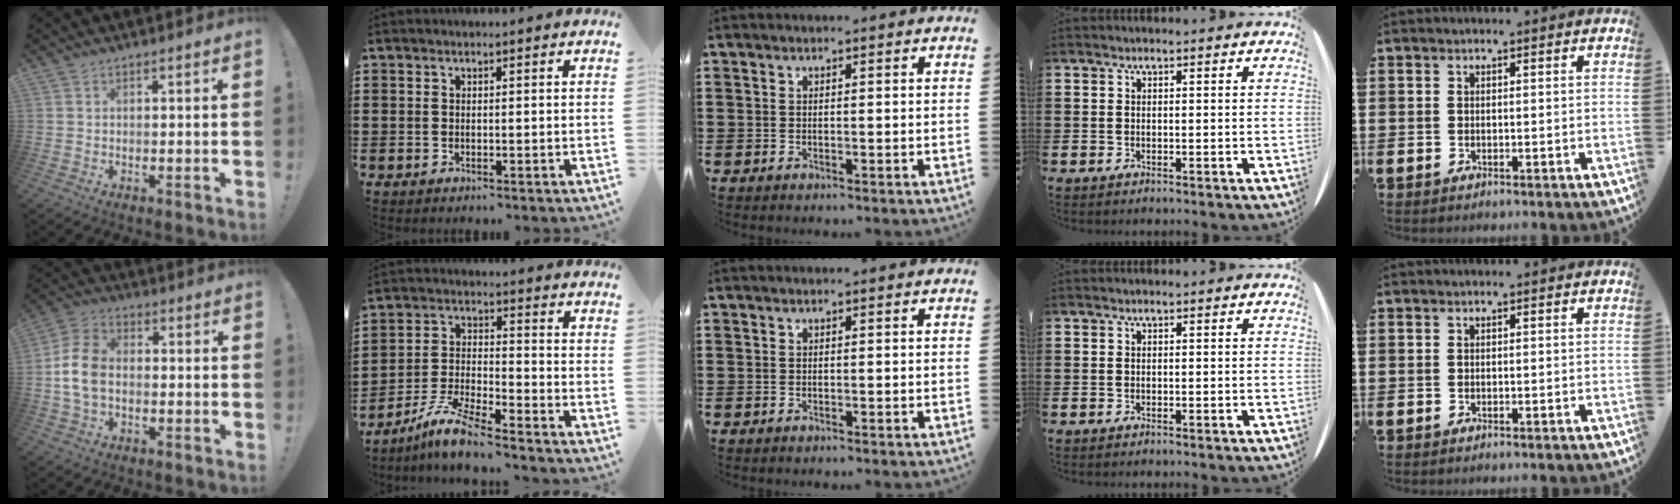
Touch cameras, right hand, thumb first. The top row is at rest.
{"thumb": {"total": 9.7, "force": [-1.2, 6.7, 6.9], "torque": [-0.129, 0.008, -0.019]}, "index": {"total": 7.1, "force": [-6.3, 0.3, 3.2], "torque": [-0.086, -0.009, -0.128]}}